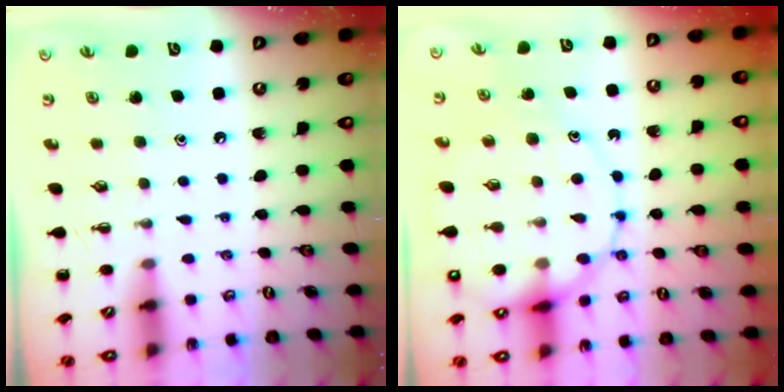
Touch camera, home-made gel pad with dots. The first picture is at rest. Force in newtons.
{"total": 15.2, "press": 15.0, "slide": 2.4}